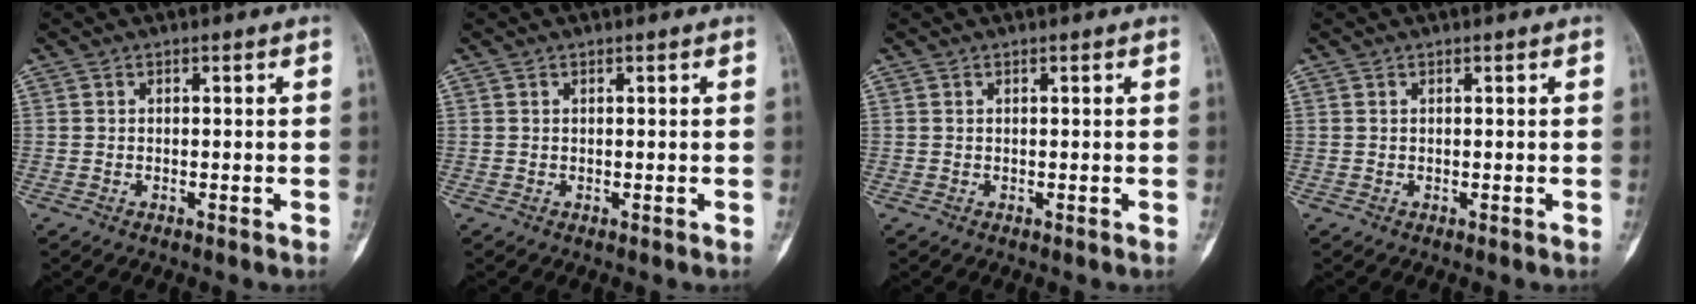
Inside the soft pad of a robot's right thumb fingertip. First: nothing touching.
{"total": 0.0}
{"total": 0.0}
{"total": 0.0}